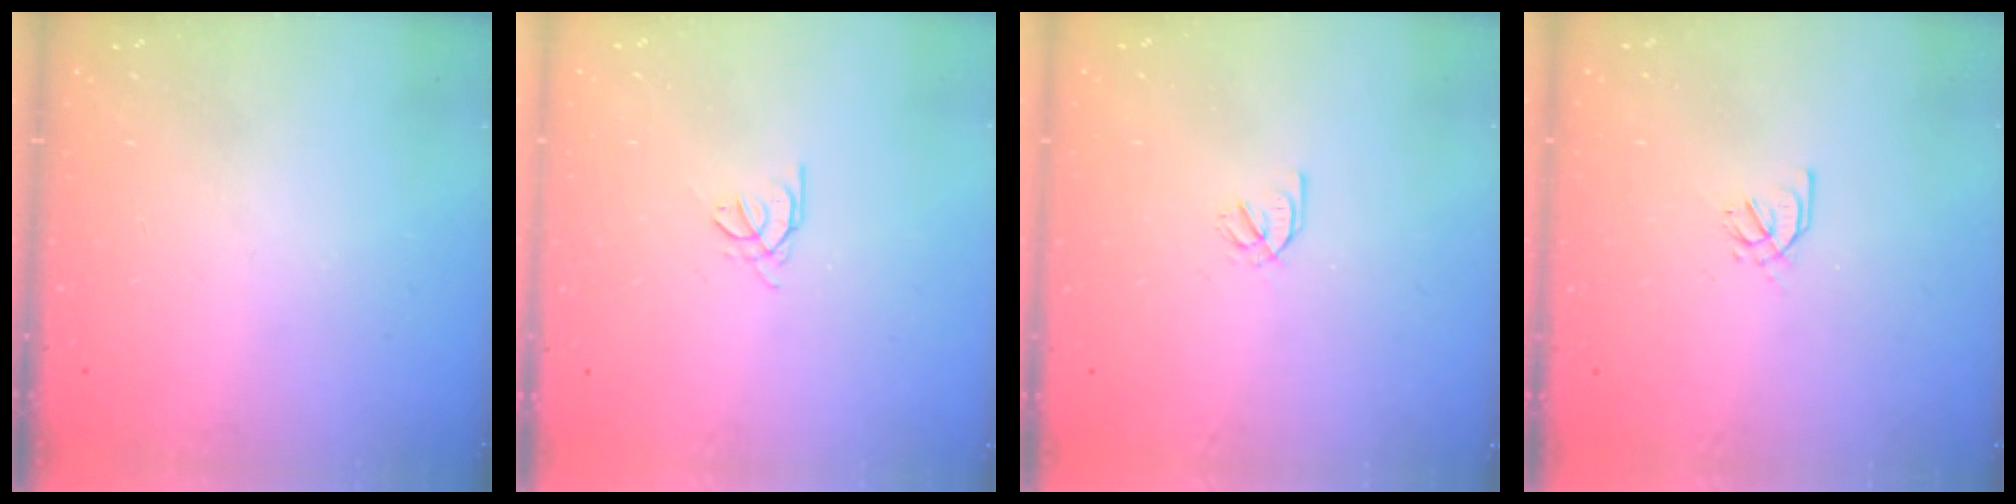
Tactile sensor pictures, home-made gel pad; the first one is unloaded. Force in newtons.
{"total": 1.4, "press": 1.3, "slide": 0.3}
{"total": 2.1, "press": 1.9, "slide": 0.8}
{"total": 2.6, "press": 2.5, "slide": 0.7}